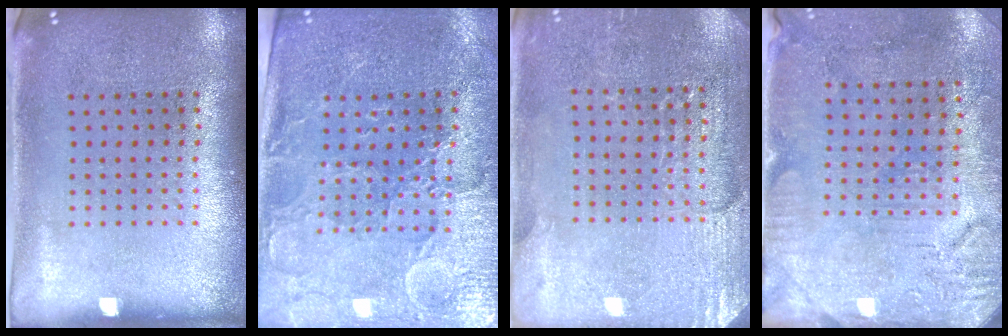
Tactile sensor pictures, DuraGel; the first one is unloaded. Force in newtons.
{"total": 3.5, "press": 3.2, "slide": 1.3}
{"total": 2.9, "press": 2.9, "slide": 0.4}
{"total": 3.1, "press": 2.6, "slide": 1.7}